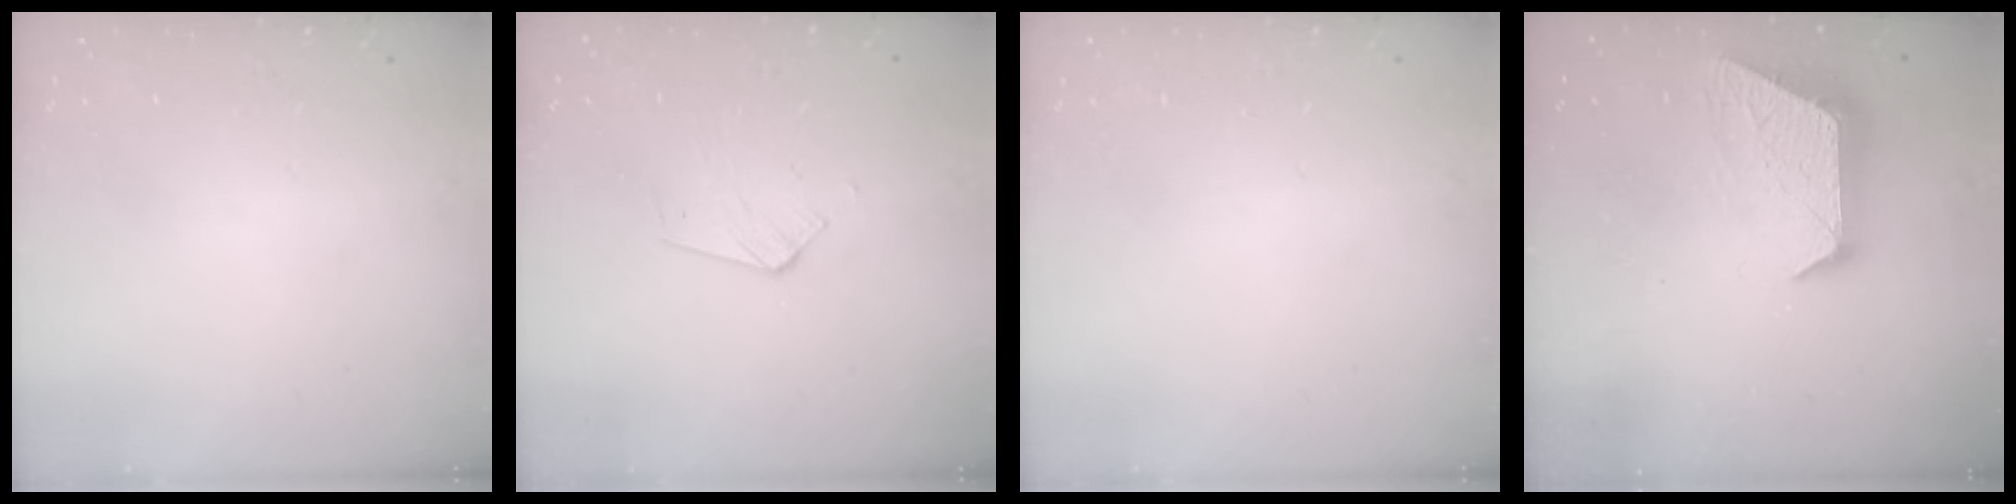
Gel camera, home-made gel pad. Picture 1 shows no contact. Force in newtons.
{"total": 3.6, "press": 3.6, "slide": 0.3}
{"total": 0.0}
{"total": 11.3, "press": 11.2, "slide": 0.7}